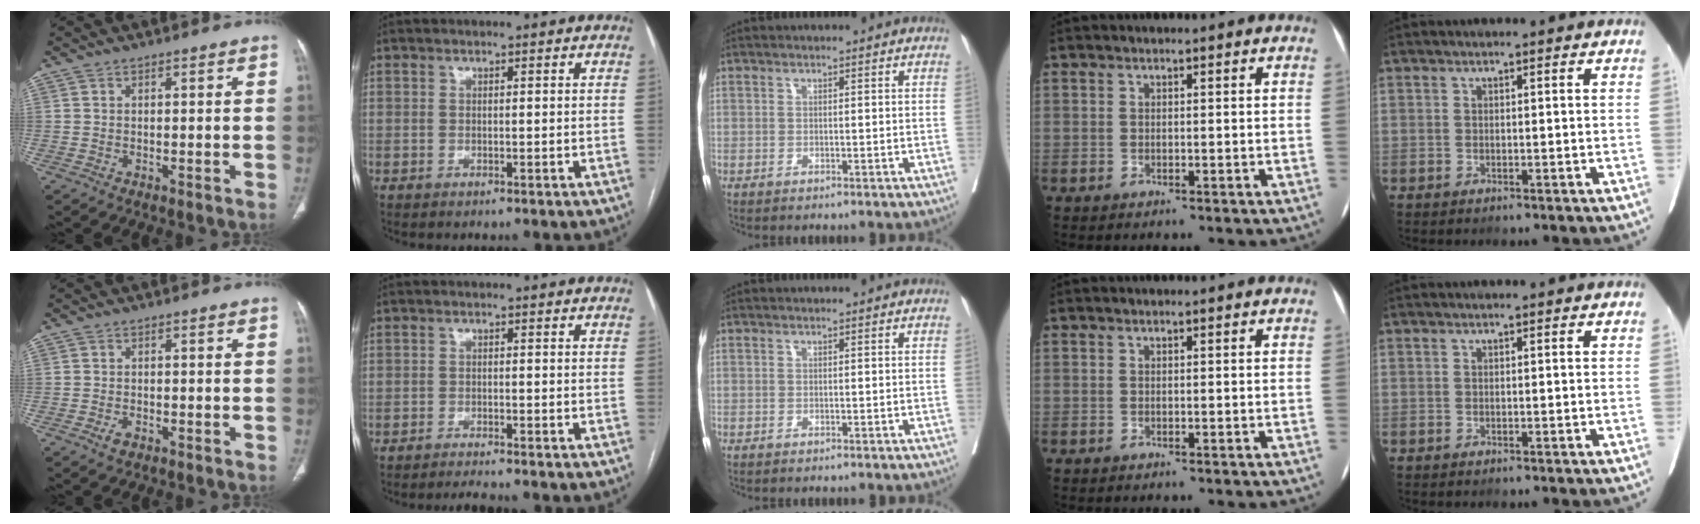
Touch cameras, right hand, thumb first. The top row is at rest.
{"thumb": {"total": 1.6, "force": [-0.9, 0.9, 0.9], "torque": [-0.022, 0.005, -0.016]}, "index": {"total": 1.8, "force": [-1.7, -0.6, 0.2], "torque": [-0.011, -0.011, -0.029]}}